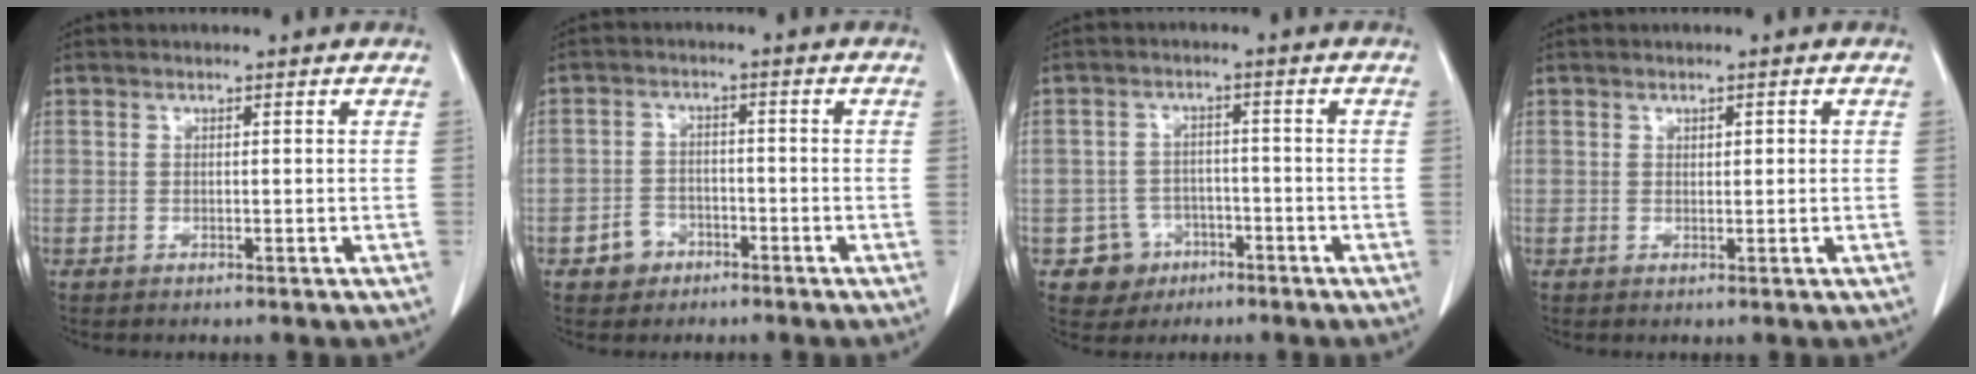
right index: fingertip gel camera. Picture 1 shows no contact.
{"total": 3.8, "force": [-2.2, 3.0, 0.8], "torque": [-0.009, 0.011, -0.035]}
{"total": 5.2, "force": [-2.5, 4.6, 0.2], "torque": [0.003, 0.014, -0.035]}
{"total": 1.1, "force": [0.4, 0.5, 0.9], "torque": [-0.014, 0.001, 0.007]}